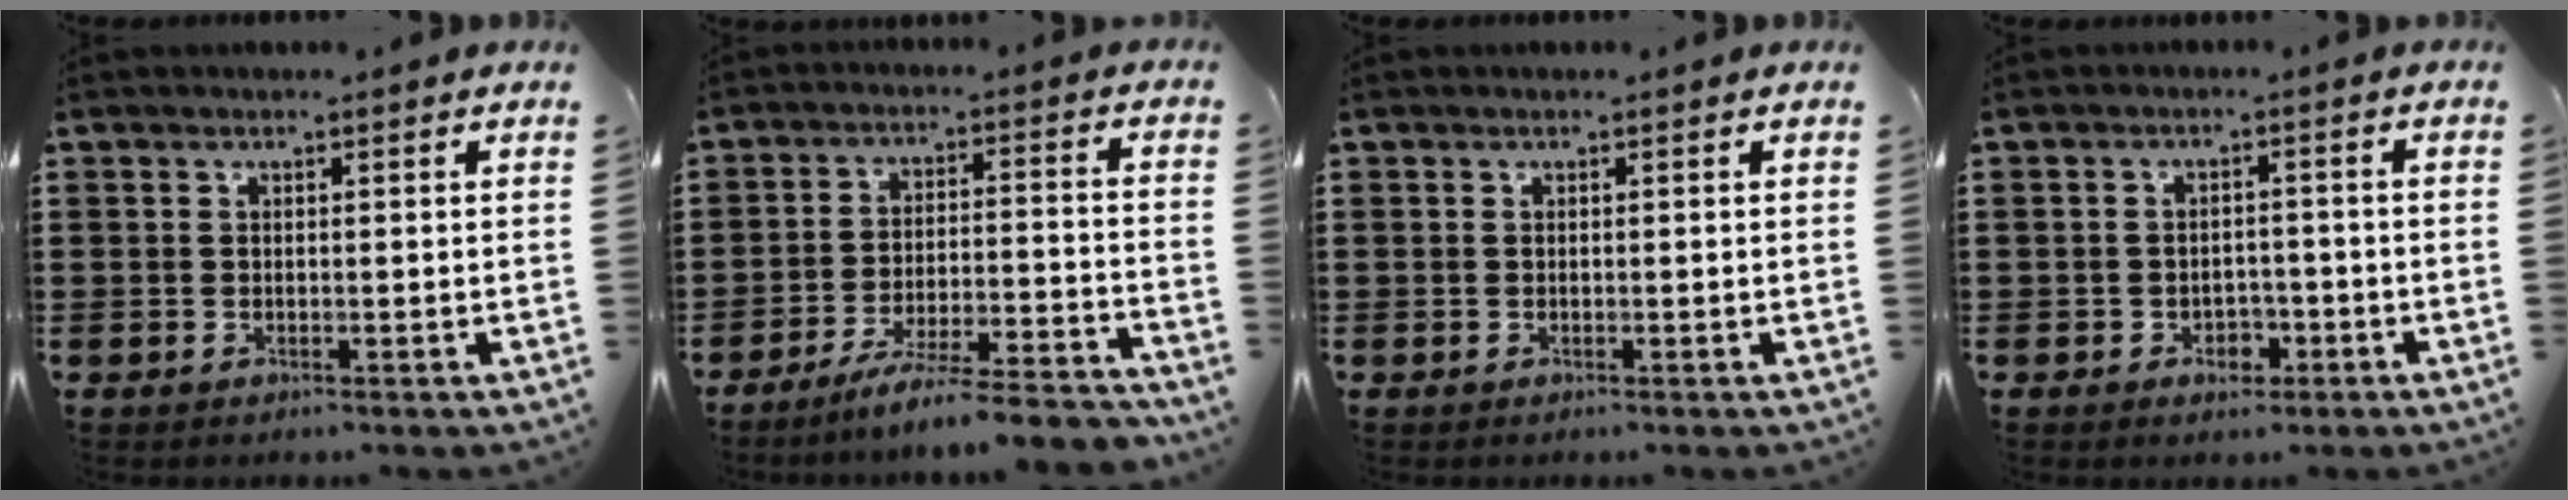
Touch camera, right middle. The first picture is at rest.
{"total": 7.4, "force": [-6.7, -0.4, 3.0], "torque": [-0.052, -0.006, -0.128]}
{"total": 0.0}
{"total": 2.3, "force": [-1.4, 1.5, 1.0], "torque": [-0.023, 0.002, -0.030]}